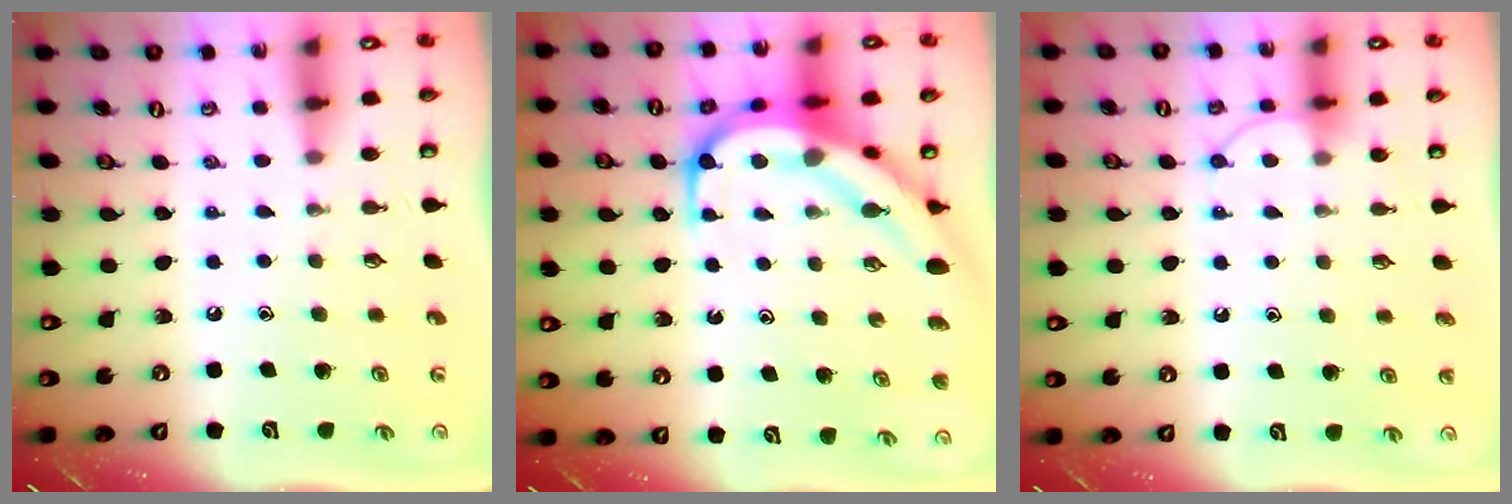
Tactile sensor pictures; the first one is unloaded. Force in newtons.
{"total": 13.8, "press": 13.7, "slide": 1.7}
{"total": 7.5, "press": 7.5, "slide": 0.8}